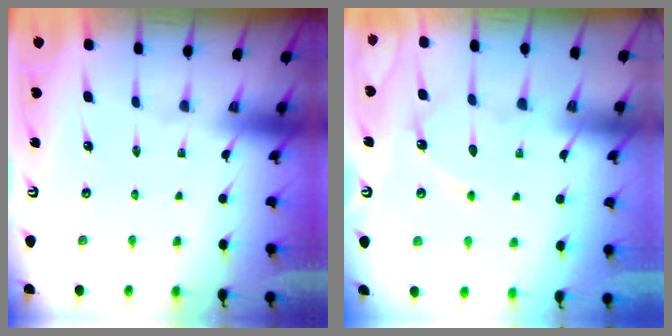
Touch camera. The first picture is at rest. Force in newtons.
{"total": 10.9, "press": 10.9, "slide": 1.0}